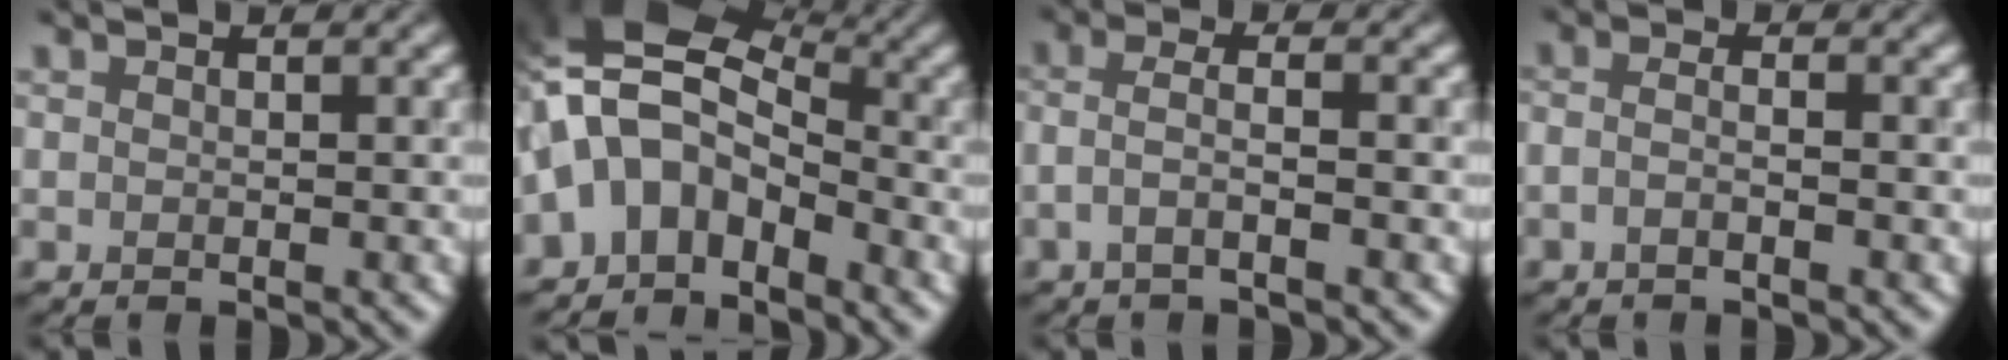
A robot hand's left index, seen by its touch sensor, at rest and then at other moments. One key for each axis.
{"total": 7.3, "fx": -2.7, "fy": 4.8, "fz": 4.8, "tx": -0.084, "ty": 0.028, "tz": -0.056}
{"total": 2.0, "fx": -1.2, "fy": 0.2, "fz": 1.6, "tx": -0.033, "ty": 0.018, "tz": -0.023}
{"total": 1.1, "fx": -0.9, "fy": 0.1, "fz": 0.7, "tx": -0.015, "ty": 0.006, "tz": -0.013}